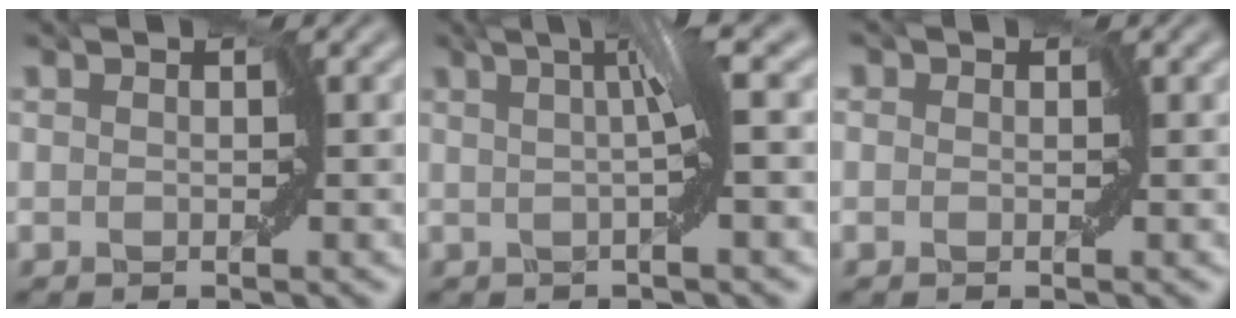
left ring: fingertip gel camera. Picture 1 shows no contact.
{"total": 2.9, "force": [0.4, -0.3, 2.8], "torque": [-0.043, 0.004, 0.001]}
{"total": 0.8, "force": [0.3, 0.7, 0.1], "torque": [0.011, 0.005, -0.009]}